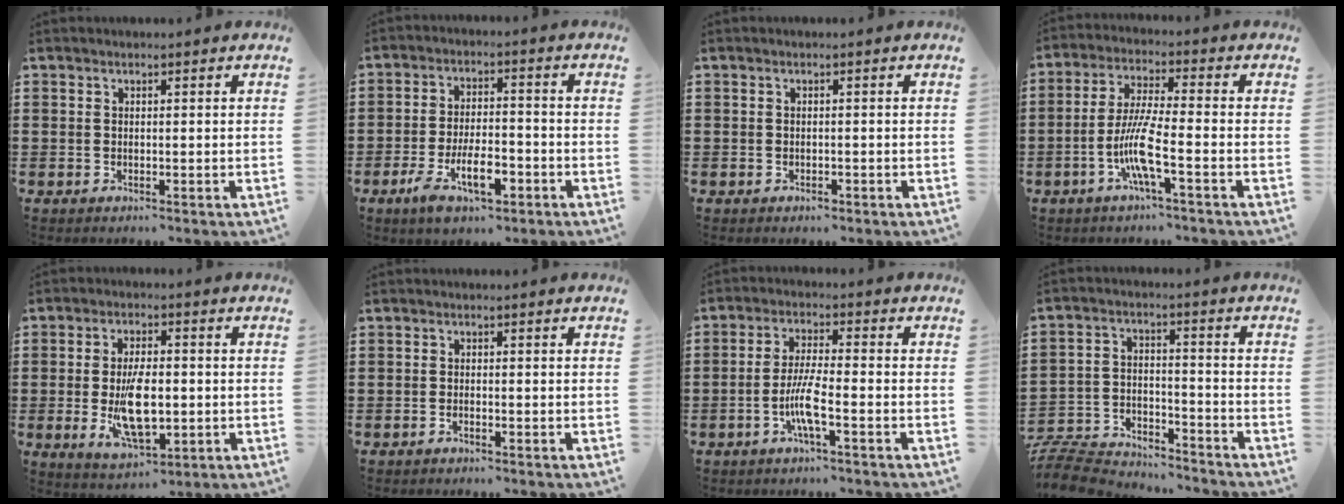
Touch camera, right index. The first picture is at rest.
{"total": 8.4, "force": [-3.9, 3.5, 6.6], "torque": [-0.130, -0.002, -0.075]}
{"total": 0.7, "force": [-0.5, 0.3, 0.3], "torque": [-0.007, -0.002, -0.010]}
{"total": 8.2, "force": [-3.3, 0.8, 7.4], "torque": [-0.171, -0.018, -0.073]}
{"total": 8.8, "force": [-1.4, 4.0, 7.7], "torque": [-0.150, -0.005, -0.026]}
{"total": 0.7, "force": [-0.7, 0.0, 0.3], "torque": [-0.006, -0.004, -0.013]}
{"total": 6.1, "force": [-2.4, 0.6, 5.6], "torque": [-0.121, -0.013, -0.052]}
{"total": 8.2, "force": [-8.0, 1.5, 1.1], "torque": [-0.040, 0.012, -0.162]}